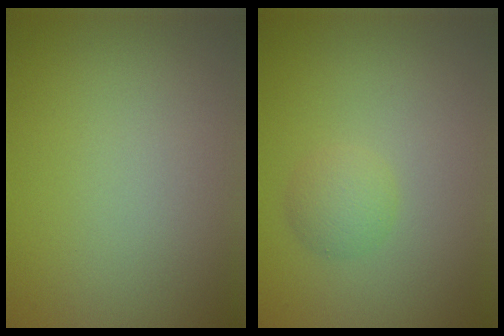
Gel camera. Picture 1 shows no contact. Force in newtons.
{"total": 1.7, "press": 1.7, "slide": 0.0}